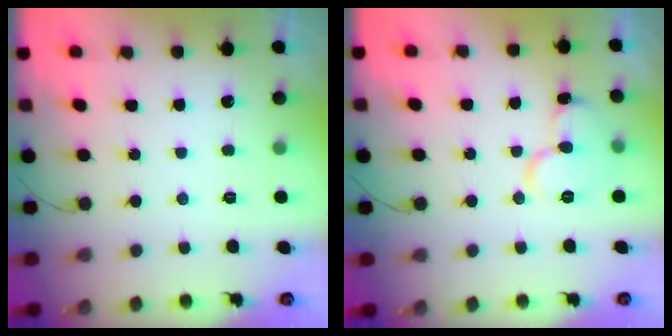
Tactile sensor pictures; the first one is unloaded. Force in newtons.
{"total": 11.2, "press": 11.1, "slide": 1.2}